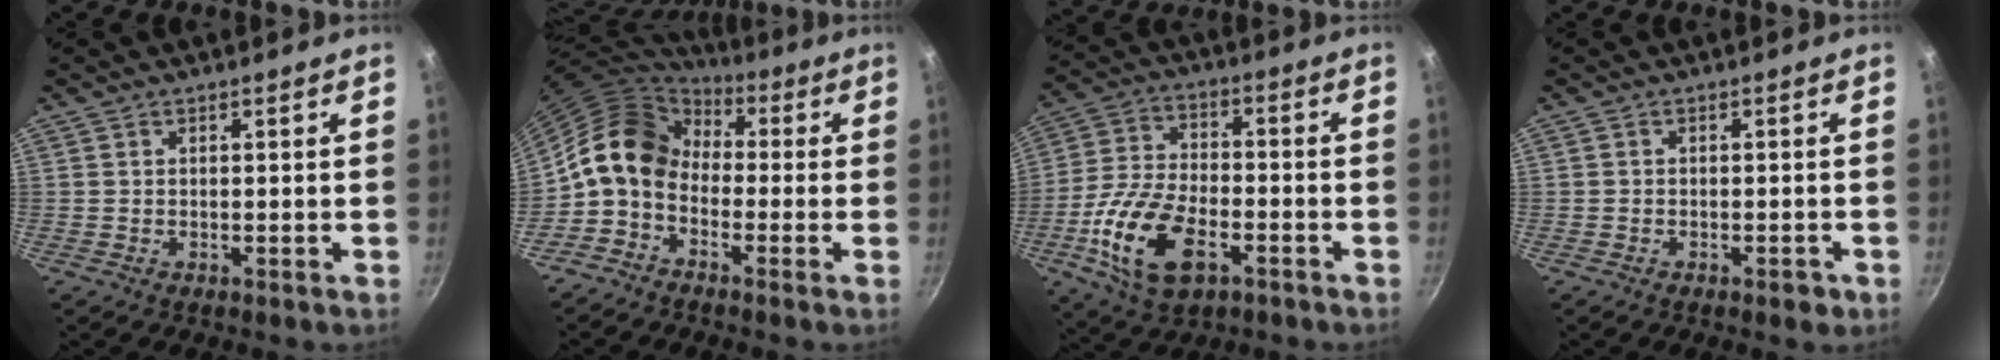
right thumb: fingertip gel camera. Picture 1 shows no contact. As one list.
[{"total": 11.3, "force": [-0.7, 8.6, 7.2], "torque": [-0.104, 0.043, -0.037]}, {"total": 16.0, "force": [-6.2, 8.6, 12.0], "torque": [-0.232, 0.024, -0.118]}, {"total": 2.2, "force": [-1.2, 1.1, 1.5], "torque": [-0.017, 0.015, -0.011]}]